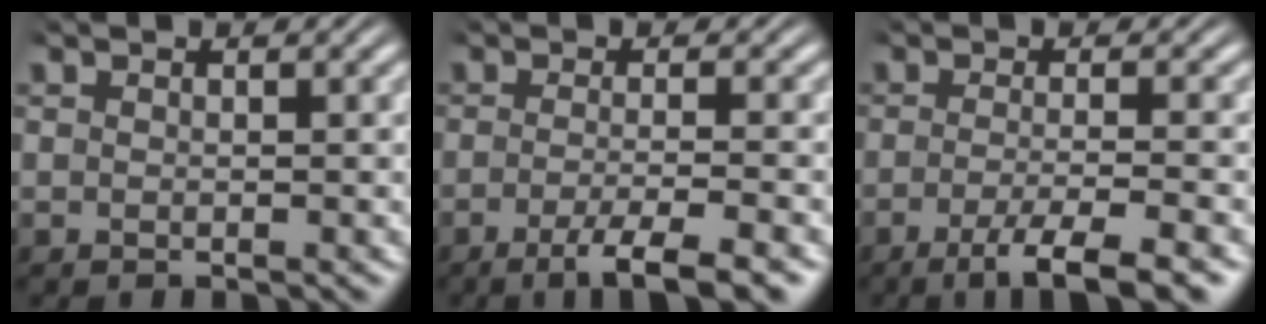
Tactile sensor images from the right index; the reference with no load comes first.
{"total": 4.6, "force": [-3.2, 0.2, 3.3], "torque": [-0.045, -0.014, -0.045]}
{"total": 5.2, "force": [-3.6, 0.3, 3.7], "torque": [-0.053, -0.019, -0.048]}